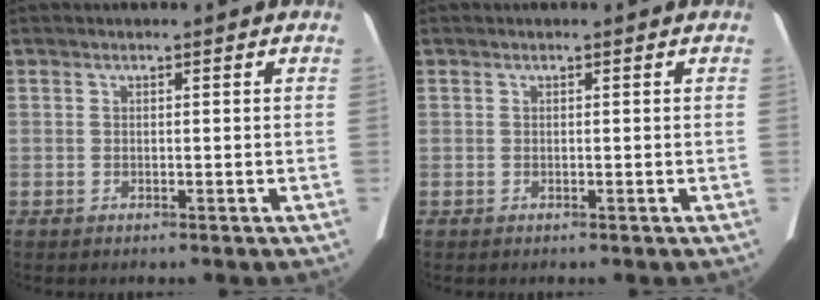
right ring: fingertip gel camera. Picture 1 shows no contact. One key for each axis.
{"total": 0.0}